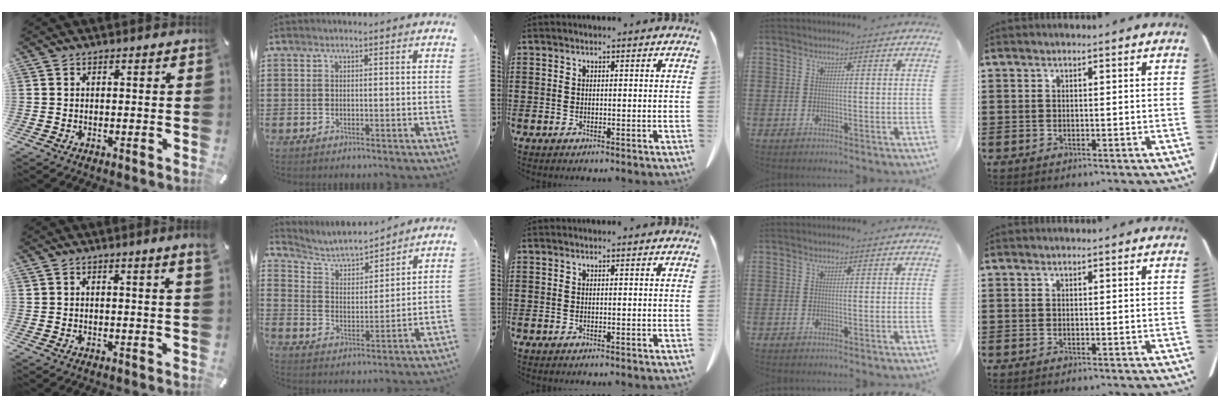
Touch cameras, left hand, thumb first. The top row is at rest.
{"thumb": {"total": 2.2, "force": [1.7, -0.2, 1.4], "torque": [-0.027, -0.003, 0.030]}, "index": {"total": 4.8, "force": [4.5, 0.9, 1.1], "torque": [-0.048, -0.032, 0.073]}}